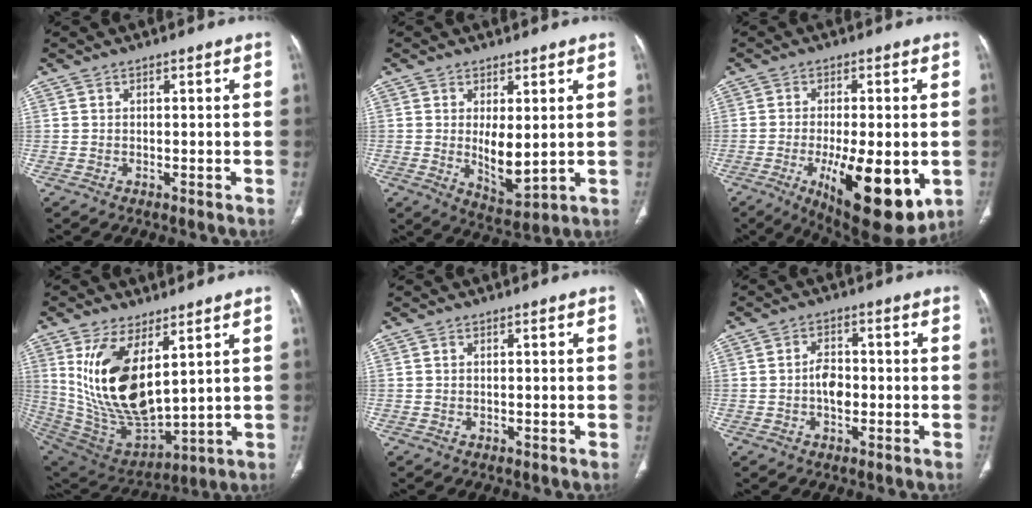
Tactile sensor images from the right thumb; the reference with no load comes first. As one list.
[{"total": 7.4, "force": [0.4, 3.1, 6.7], "torque": [-0.097, -0.023, 0.022]}, {"total": 18.1, "force": [-5.0, 6.7, 16.1], "torque": [-0.215, -0.019, -0.056]}, {"total": 19.2, "force": [6.3, 9.1, 15.7], "torque": [-0.288, -0.033, 0.145]}, {"total": 0.0}, {"total": 4.5, "force": [-0.6, 2.8, 3.4], "torque": [-0.052, 0.011, -0.015]}]